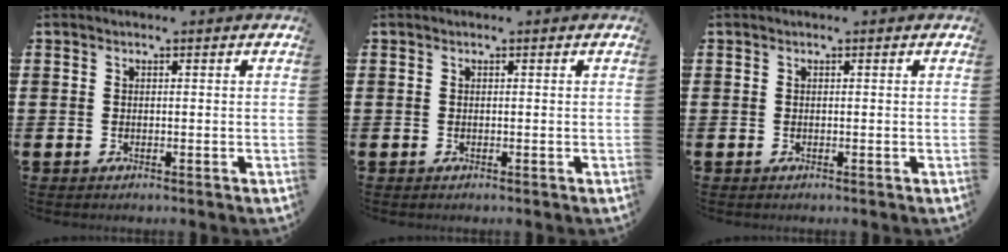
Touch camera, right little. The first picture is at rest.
{"total": 0.0}
{"total": 0.0}